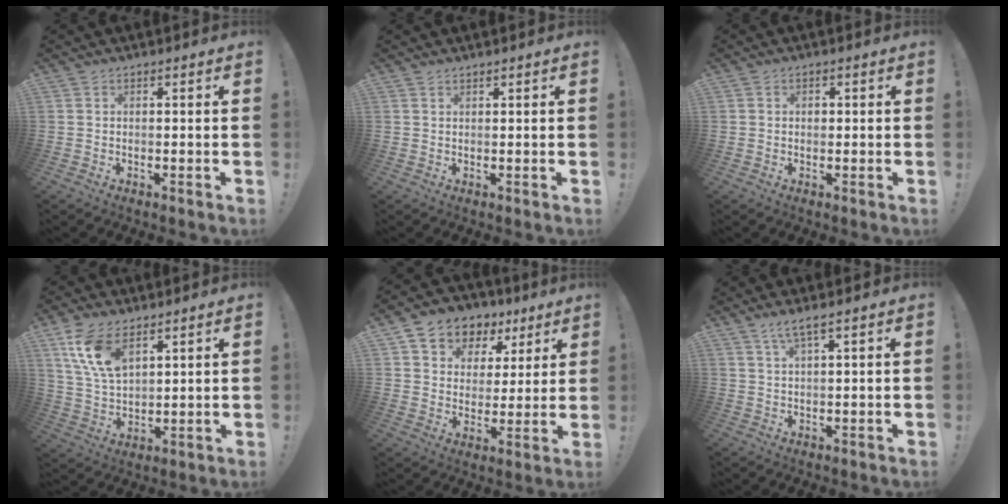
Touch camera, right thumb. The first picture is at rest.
{"total": 0.9, "force": [0.8, 0.2, 0.3], "torque": [-0.001, -0.002, 0.015]}
{"total": 0.9, "force": [-0.1, 0.8, 0.5], "torque": [-0.007, 0.000, -0.002]}
{"total": 12.2, "force": [7.0, 6.2, 7.8], "torque": [-0.165, -0.022, 0.132]}
{"total": 8.2, "force": [4.3, 6.8, 1.7], "torque": [-0.031, -0.030, 0.086]}
{"total": 3.4, "force": [2.3, -0.1, 2.5], "torque": [-0.058, -0.003, 0.040]}